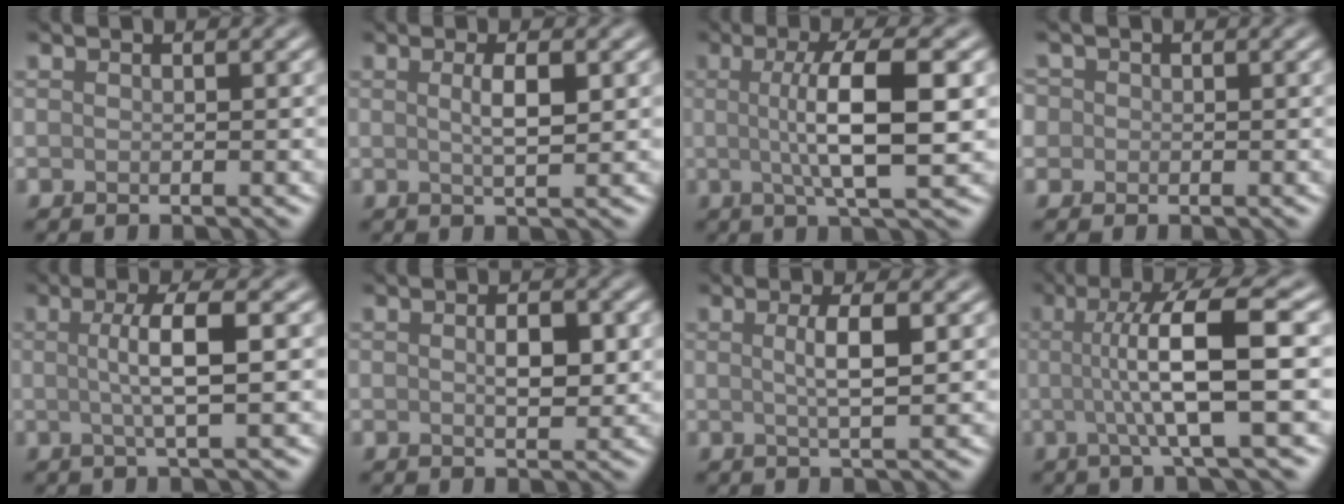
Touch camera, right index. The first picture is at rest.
{"total": 2.5, "force": [0.5, 0.6, 2.4], "torque": [-0.038, 0.002, 0.007]}
{"total": 7.5, "force": [0.5, 1.8, 7.3], "torque": [-0.117, 0.004, 0.006]}
{"total": 2.1, "force": [0.4, 2.0, 0.7], "torque": [-0.005, 0.012, -0.008]}
{"total": 4.2, "force": [0.2, 0.9, 4.1], "torque": [-0.070, 0.004, 0.000]}
{"total": 2.6, "force": [0.3, 1.2, 2.3], "torque": [-0.040, -0.001, 0.006]}
{"total": 3.0, "force": [0.4, 0.7, 2.9], "torque": [-0.046, 0.003, 0.005]}
{"total": 8.6, "force": [0.3, 1.7, 8.4], "torque": [-0.126, 0.007, 0.003]}